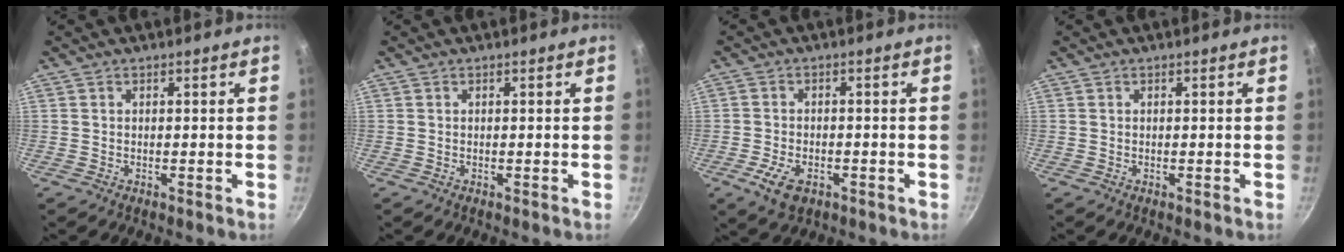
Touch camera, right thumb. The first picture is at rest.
{"total": 0.0}
{"total": 6.0, "force": [-2.6, 3.7, 4.0], "torque": [-0.074, 0.009, -0.041]}
{"total": 0.0}